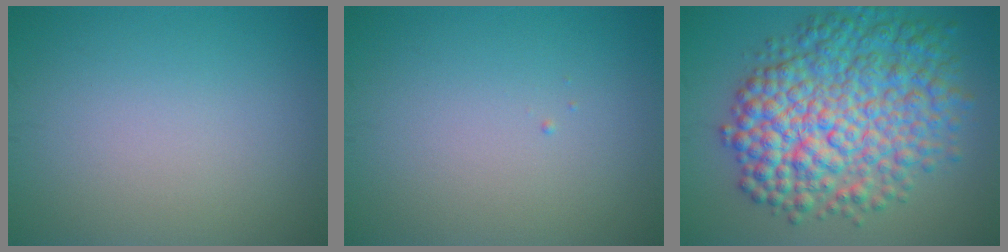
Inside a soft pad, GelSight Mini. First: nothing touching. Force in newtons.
{"total": 0.0}
{"total": 11.1, "press": 11.1, "slide": 0.1}